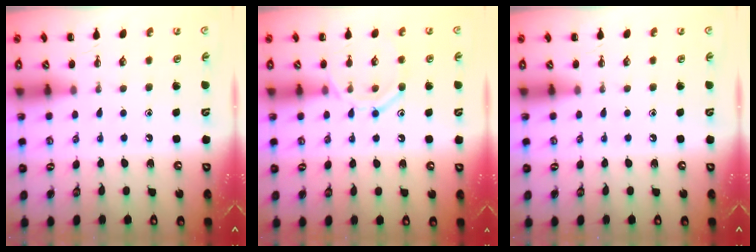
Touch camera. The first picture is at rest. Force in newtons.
{"total": 11.3, "press": 11.3, "slide": 1.1}
{"total": 0.0}